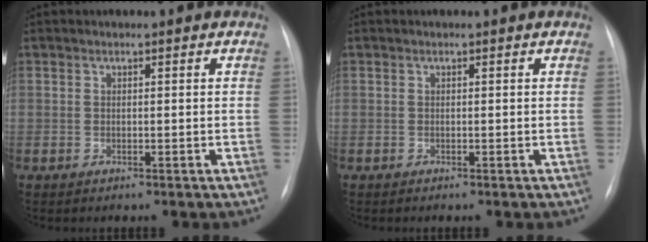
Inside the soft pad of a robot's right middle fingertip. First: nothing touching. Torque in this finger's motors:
{"motor_torque": [0.07, -0.04, 0.01, 0.02]}